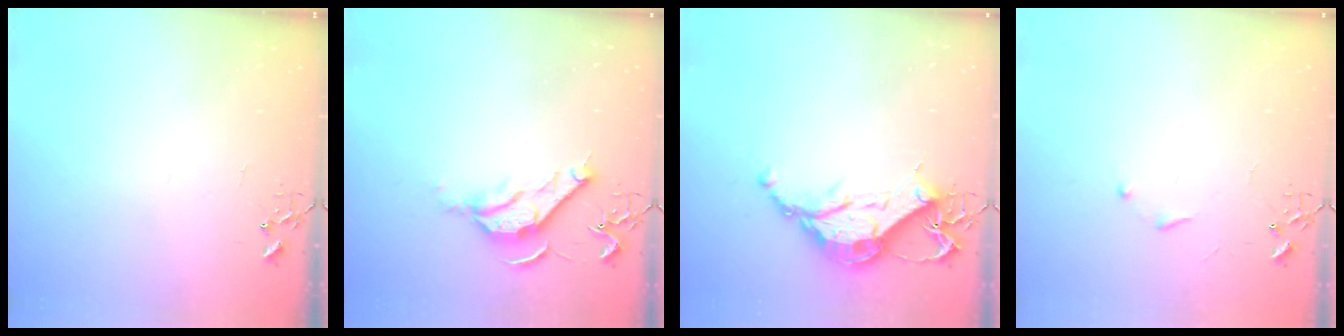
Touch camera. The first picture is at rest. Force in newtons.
{"total": 10.3, "press": 10.2, "slide": 1.3}
{"total": 13.8, "press": 13.8, "slide": 1.1}
{"total": 6.0, "press": 6.0, "slide": 0.6}